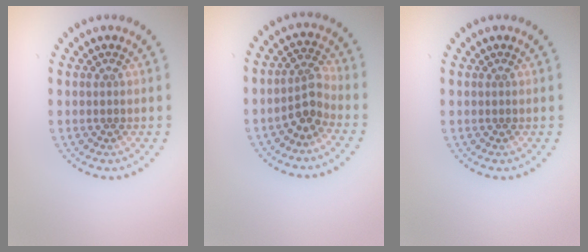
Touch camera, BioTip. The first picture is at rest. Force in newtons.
{"total": 2.4, "press": 1.9, "slide": 1.5}
{"total": 0.0}